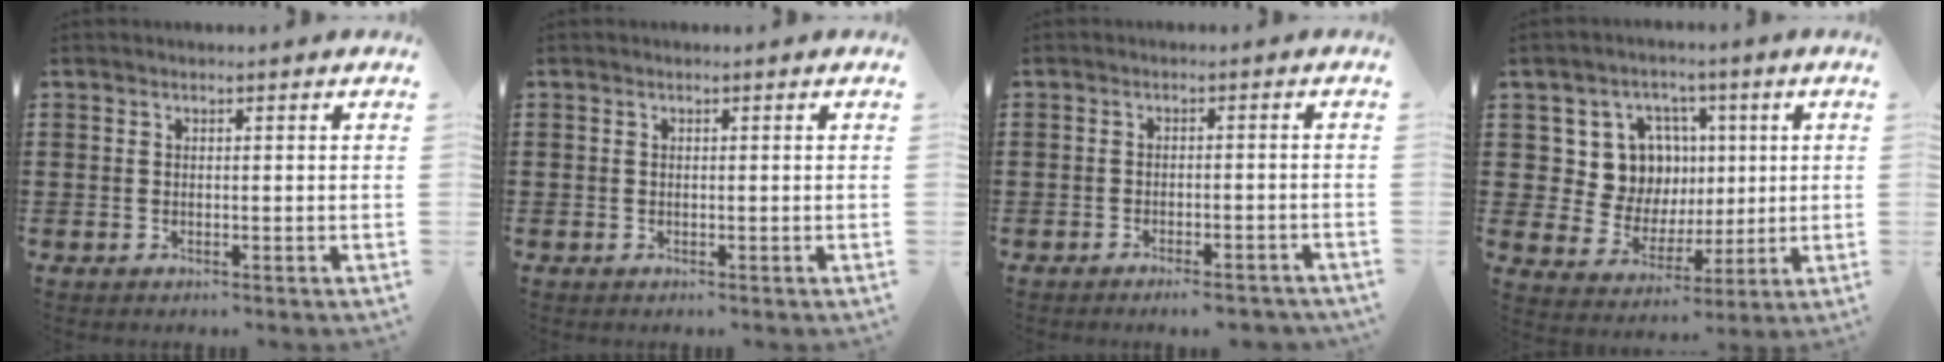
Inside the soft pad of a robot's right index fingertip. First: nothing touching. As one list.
[{"total": 0.0}, {"total": 2.5, "force": [-2.3, 0.1, 1.0], "torque": [-0.017, 0.001, -0.044]}, {"total": 9.9, "force": [2.6, 8.9, 3.3], "torque": [-0.086, 0.000, 0.055]}]